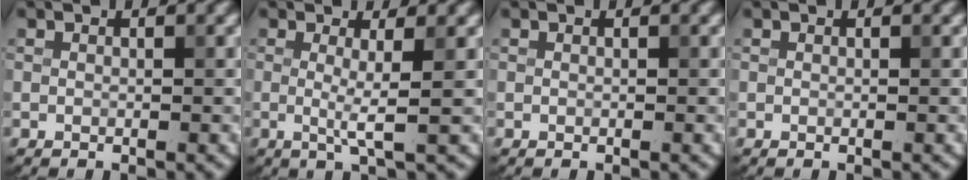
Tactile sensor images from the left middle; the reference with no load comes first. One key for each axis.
{"total": 2.7, "fx": 0.1, "fy": 0.4, "fz": 2.6, "tx": -0.047, "ty": -0.011, "tz": -0.003}
{"total": 0.0}
{"total": 0.0}